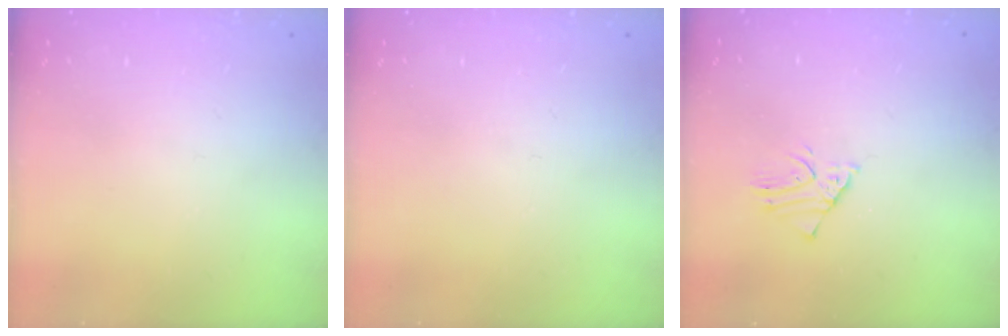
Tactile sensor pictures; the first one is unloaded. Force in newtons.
{"total": 0.0}
{"total": 1.5, "press": 1.5, "slide": 0.1}